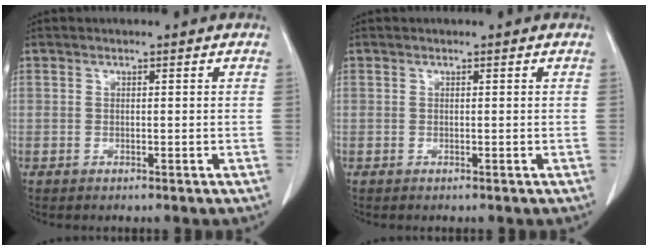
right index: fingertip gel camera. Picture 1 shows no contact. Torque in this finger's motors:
{"motor_torque": [0.00, 0.00, 0.00, 0.00]}